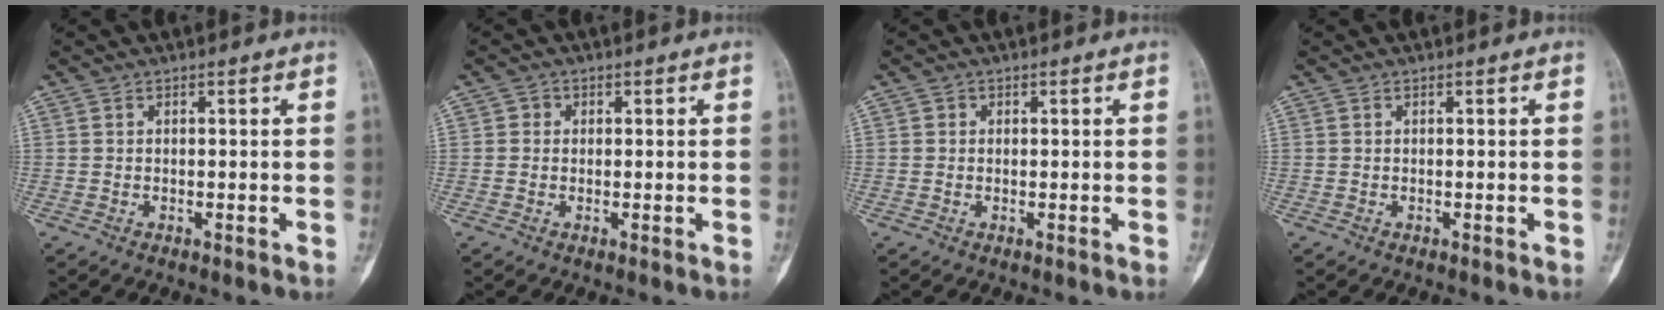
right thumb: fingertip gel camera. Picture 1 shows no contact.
{"total": 1.5, "force": [0.2, 1.4, 0.4], "torque": [0.002, 0.003, -0.001]}
{"total": 0.8, "force": [0.1, 0.8, 0.2], "torque": [0.002, 0.002, 0.001]}
{"total": 0.0}